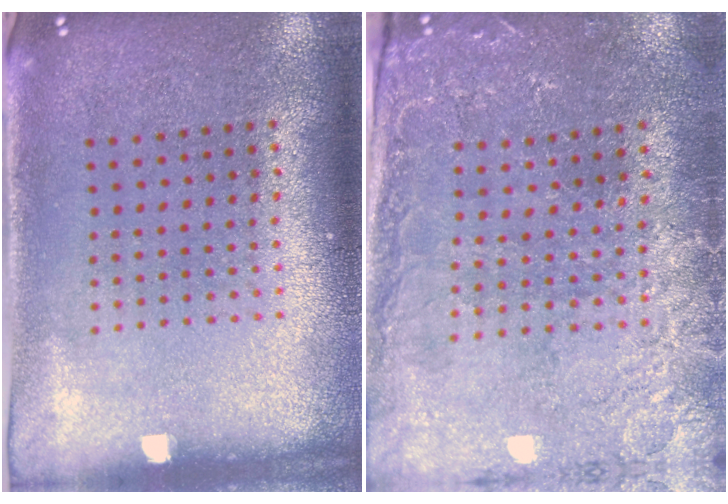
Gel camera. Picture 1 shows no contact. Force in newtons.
{"total": 0.6, "press": 0.4, "slide": 0.4}